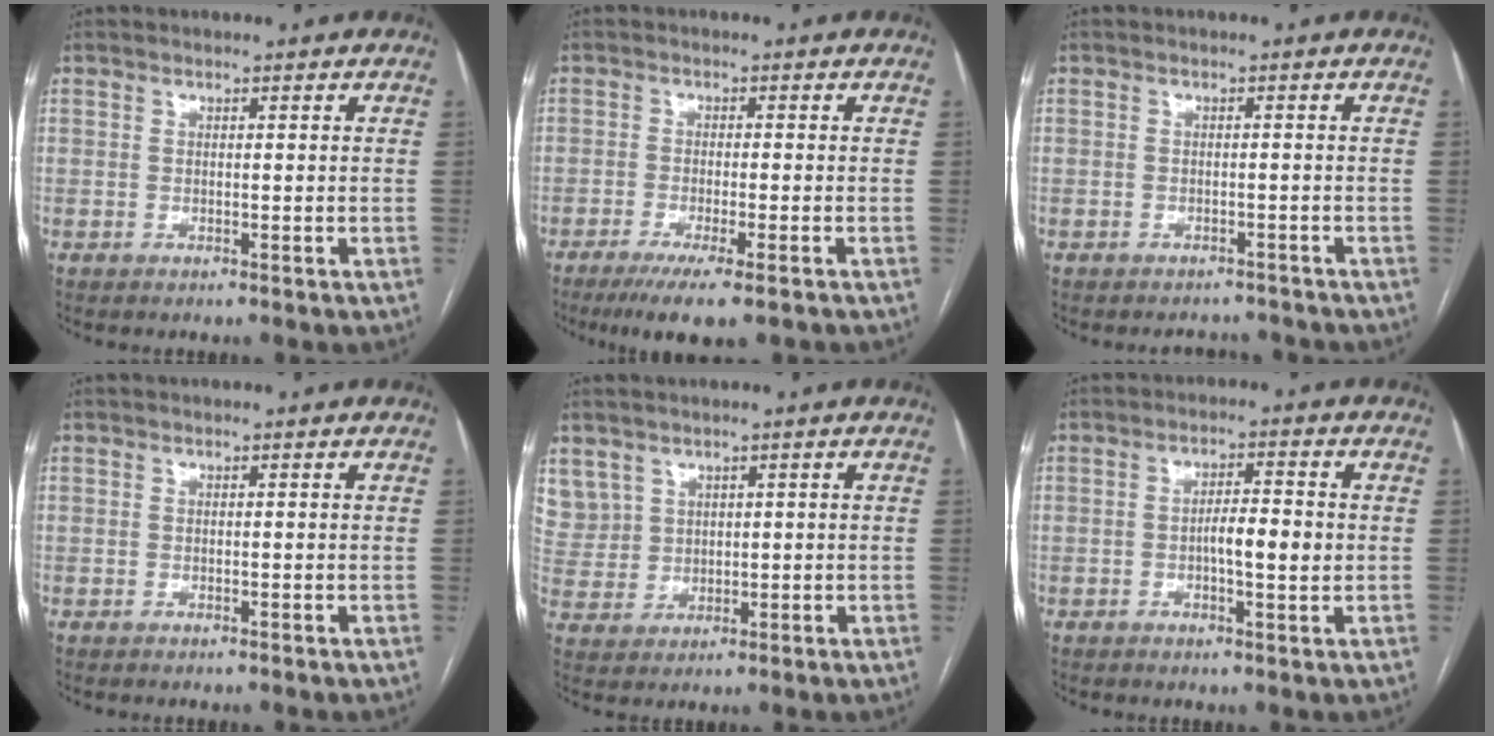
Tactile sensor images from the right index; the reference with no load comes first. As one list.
[{"total": 8.3, "force": [-5.8, 0.6, 5.8], "torque": [-0.087, -0.019, -0.088]}, {"total": 3.1, "force": [-2.9, 1.0, -0.5], "torque": [0.009, 0.001, -0.038]}, {"total": 0.0}, {"total": 6.9, "force": [3.8, 5.7, 0.7], "torque": [-0.026, 0.017, 0.093]}, {"total": 5.0, "force": [-0.4, 0.9, 4.9], "torque": [-0.083, 0.004, -0.007]}]